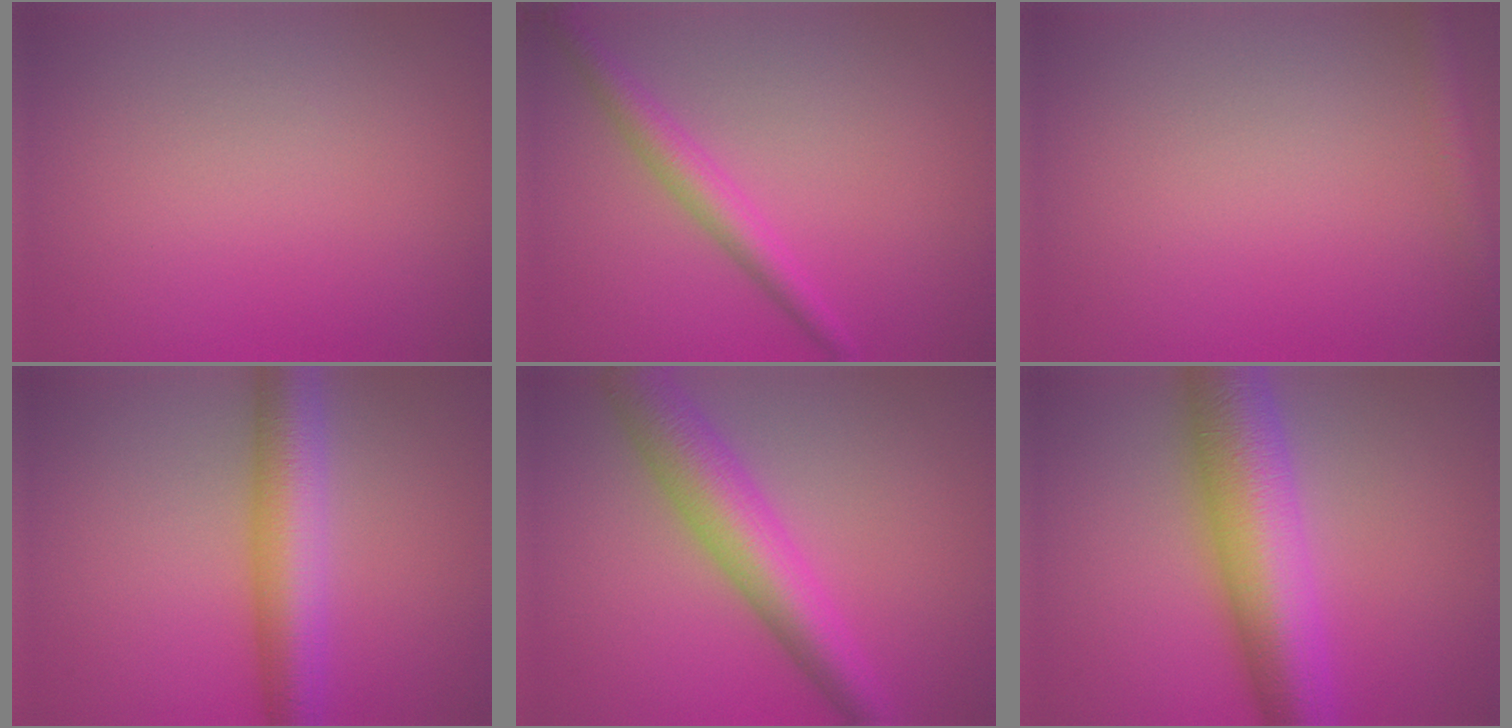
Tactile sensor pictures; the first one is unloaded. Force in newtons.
{"total": 3.0, "press": 3.0, "slide": 0.1}
{"total": 2.1, "press": 2.1, "slide": 0.1}
{"total": 6.5, "press": 6.5, "slide": 0.2}
{"total": 6.5, "press": 6.5, "slide": 0.1}
{"total": 9.9, "press": 9.9, "slide": 0.1}